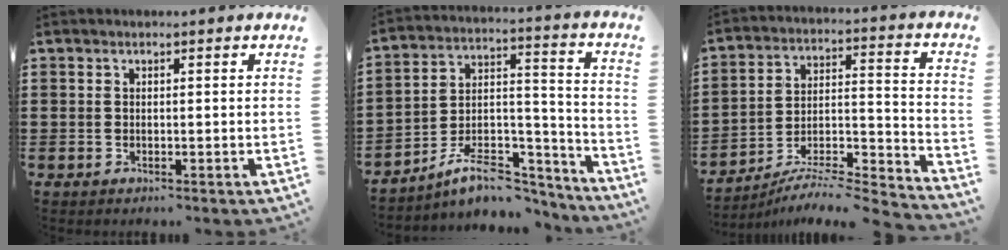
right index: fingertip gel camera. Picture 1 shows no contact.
{"total": 9.8, "force": [-7.9, 4.1, 4.2], "torque": [-0.071, 0.026, -0.146]}
{"total": 6.2, "force": [-5.8, 0.7, 2.2], "torque": [-0.029, -0.004, -0.116]}